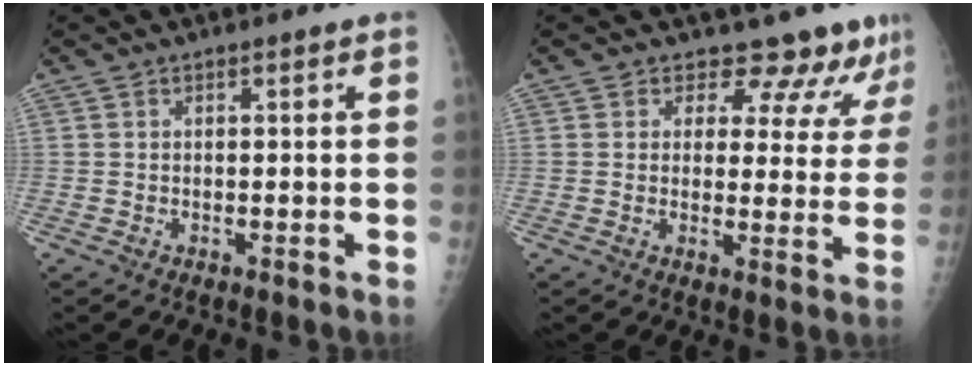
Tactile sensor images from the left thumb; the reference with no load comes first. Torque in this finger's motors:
{"motor_torque": [0.28, 0.36, -0.05, -0.26, 0.03]}